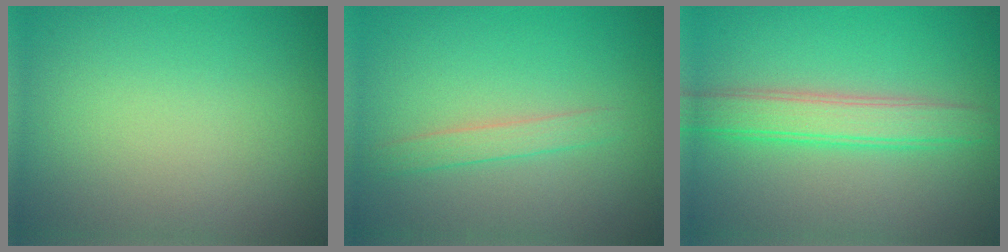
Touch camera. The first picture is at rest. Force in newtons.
{"total": 1.6, "press": 1.6, "slide": 0.1}
{"total": 3.9, "press": 3.9, "slide": 0.2}